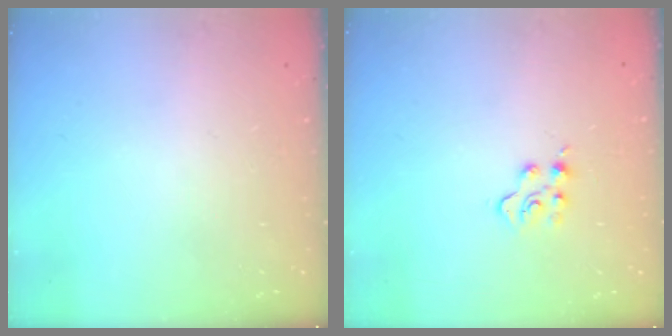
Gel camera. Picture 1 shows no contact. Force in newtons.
{"total": 3.9, "press": 3.9, "slide": 0.5}